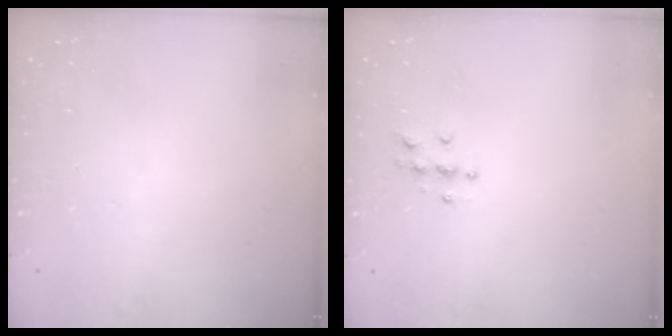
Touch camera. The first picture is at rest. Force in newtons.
{"total": 3.8, "press": 3.8, "slide": 0.5}